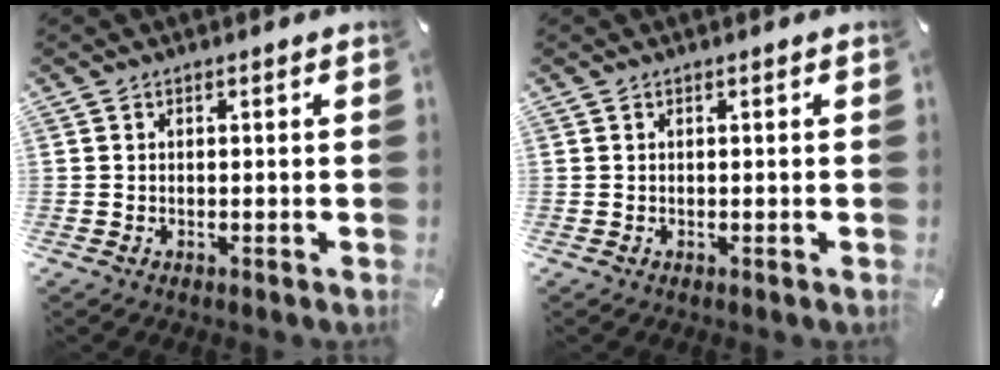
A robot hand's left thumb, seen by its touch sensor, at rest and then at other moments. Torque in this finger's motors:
{"motor_torque": [0.00, 0.00, -0.01, -0.02, 0.00]}